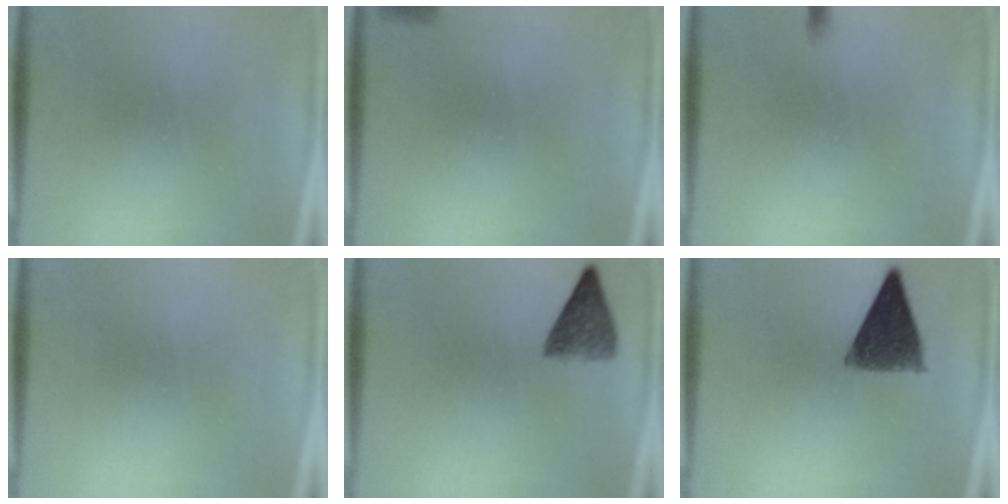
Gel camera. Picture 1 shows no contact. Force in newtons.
{"total": 2.9}
{"total": 0.6}
{"total": 0.0}
{"total": 5.2}
{"total": 10.1}